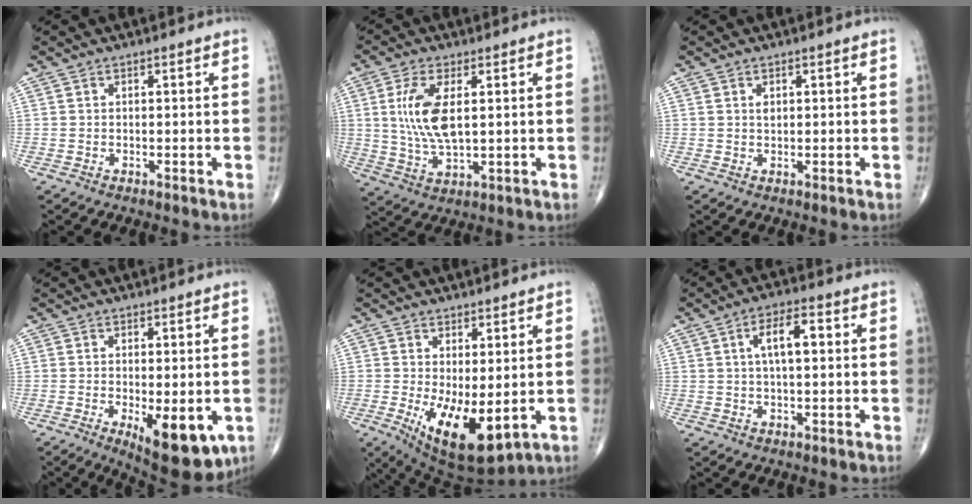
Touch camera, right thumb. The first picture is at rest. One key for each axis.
{"total": 10.3, "fx": 1.9, "fy": 4.4, "fz": 9.1, "tx": -0.193, "ty": -0.012, "tz": 0.043}
{"total": 1.1, "fx": 0.4, "fy": 0.7, "fz": 0.8, "tx": -0.009, "ty": -0.002, "tz": 0.009}
{"total": 11.6, "fx": -3.9, "fy": 4.6, "fz": 9.9, "tx": -0.122, "ty": -0.017, "tz": -0.046}
{"total": 11.9, "fx": -1.9, "fy": 5.0, "fz": 10.6, "tx": -0.171, "ty": -0.028, "tz": -0.009}
{"total": 6.8, "fx": 1.4, "fy": 2.6, "fz": 6.1, "tx": -0.101, "ty": 0.011, "tz": 0.021}